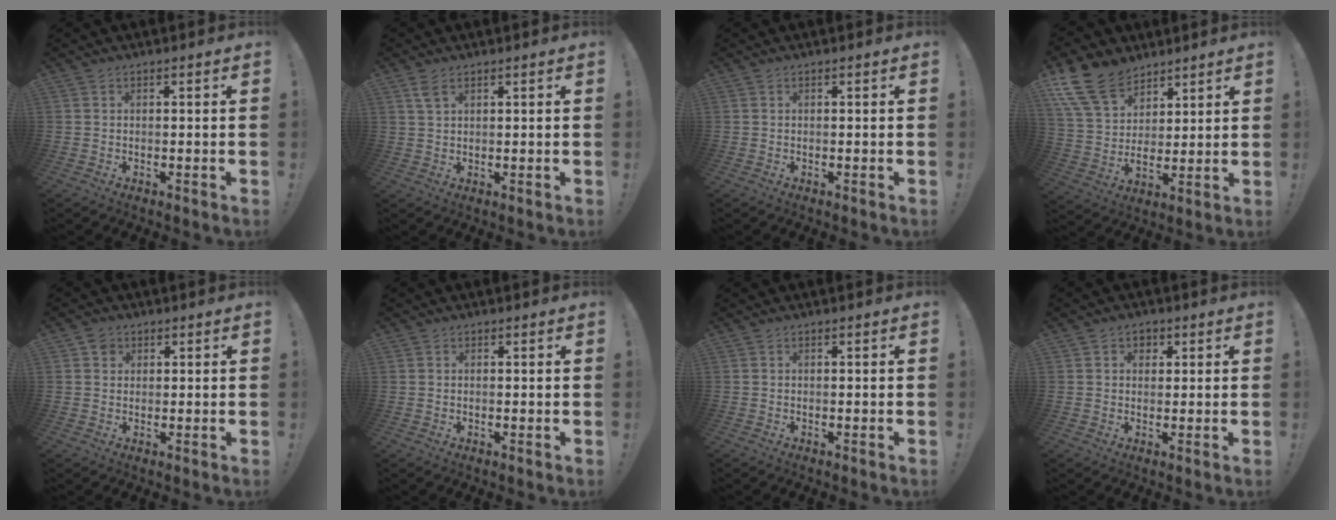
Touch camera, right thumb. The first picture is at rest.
{"total": 3.4, "force": [1.9, 1.6, 2.3], "torque": [-0.033, -0.007, 0.033]}
{"total": 0.0}
{"total": 16.3, "force": [10.6, 10.2, 7.2], "torque": [-0.134, -0.061, 0.206]}
{"total": 2.8, "force": [1.3, 2.4, 0.7], "torque": [-0.009, 0.000, 0.023]}
{"total": 1.4, "force": [0.5, 1.3, -0.1], "torque": [0.006, -0.002, 0.008]}
{"total": 0.0}
{"total": 3.2, "force": [1.1, 2.8, 1.2], "torque": [-0.012, -0.001, 0.018]}